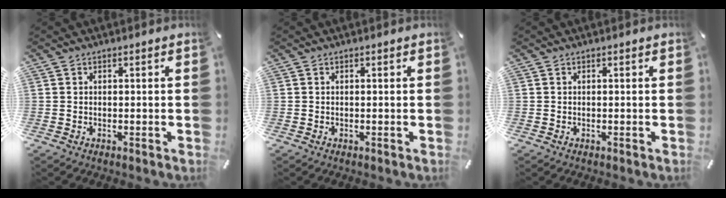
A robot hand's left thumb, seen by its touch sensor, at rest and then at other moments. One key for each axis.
{"total": 0.0}
{"total": 0.0}